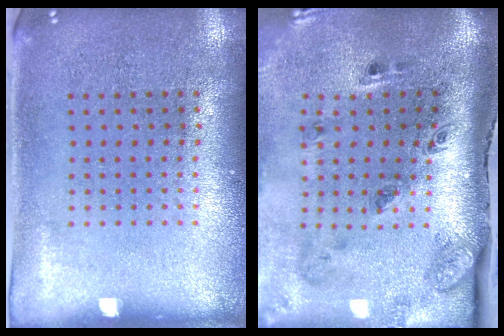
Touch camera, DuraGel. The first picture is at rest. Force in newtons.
{"total": 3.4, "press": 2.1, "slide": 2.7}